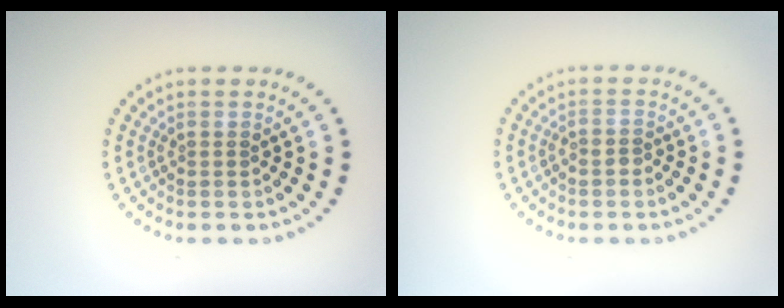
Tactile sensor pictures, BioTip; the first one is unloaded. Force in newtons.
{"total": 0.9, "press": 0.7, "slide": 0.6}